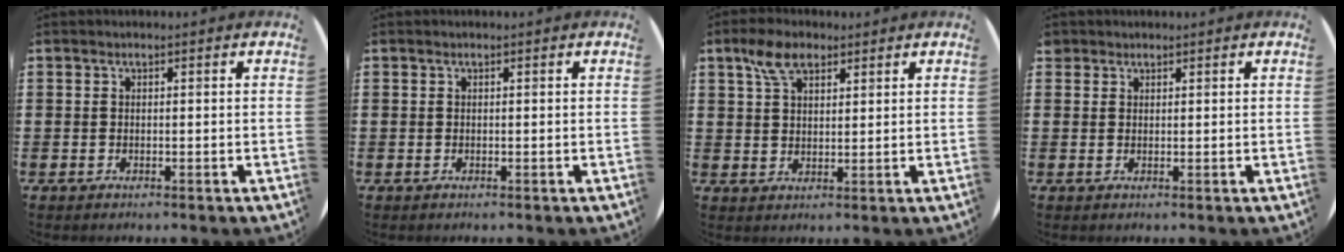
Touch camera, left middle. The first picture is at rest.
{"total": 0.0}
{"total": 5.2, "force": [3.3, 2.7, 3.1], "torque": [-0.061, 0.008, 0.058]}
{"total": 1.0, "force": [0.9, 0.4, -0.1], "torque": [0.000, 0.001, 0.018]}